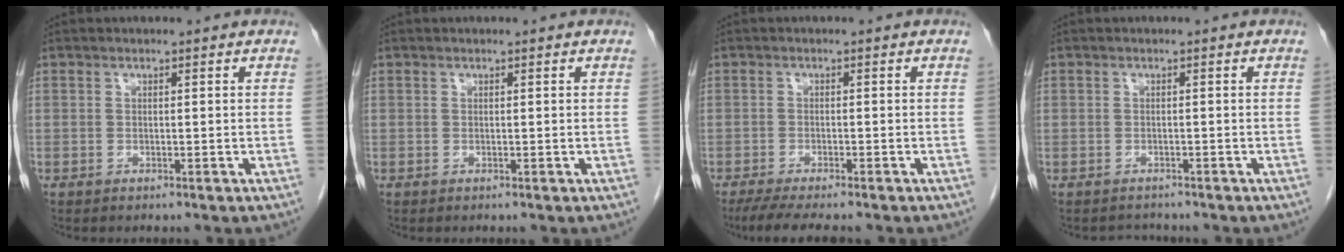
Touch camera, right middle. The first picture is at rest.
{"total": 0.0}
{"total": 7.6, "force": [-6.3, 1.0, 4.2], "torque": [-0.061, -0.015, -0.098]}
{"total": 1.8, "force": [-1.5, 0.9, -0.5], "torque": [0.001, -0.003, -0.027]}